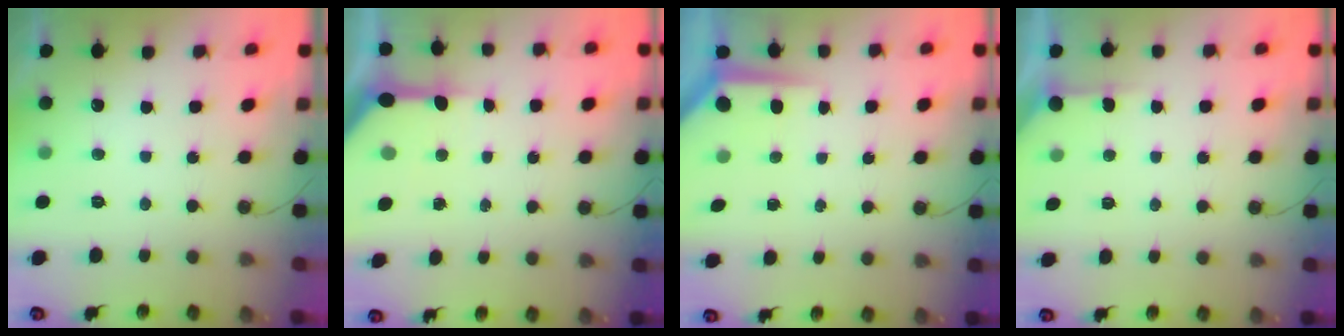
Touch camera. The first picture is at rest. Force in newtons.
{"total": 8.6, "press": 8.5, "slide": 1.0}
{"total": 3.9, "press": 3.9, "slide": 0.3}
{"total": 1.5, "press": 1.5, "slide": 0.2}